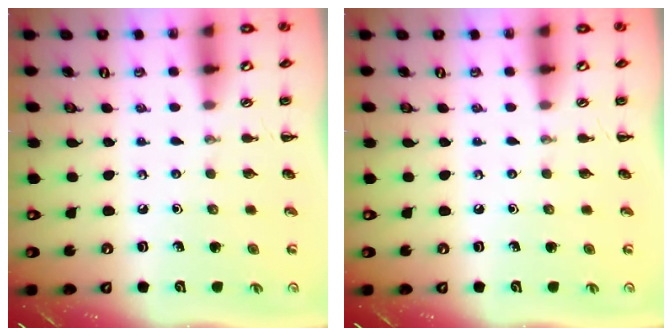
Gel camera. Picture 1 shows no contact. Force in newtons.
{"total": 0.0}